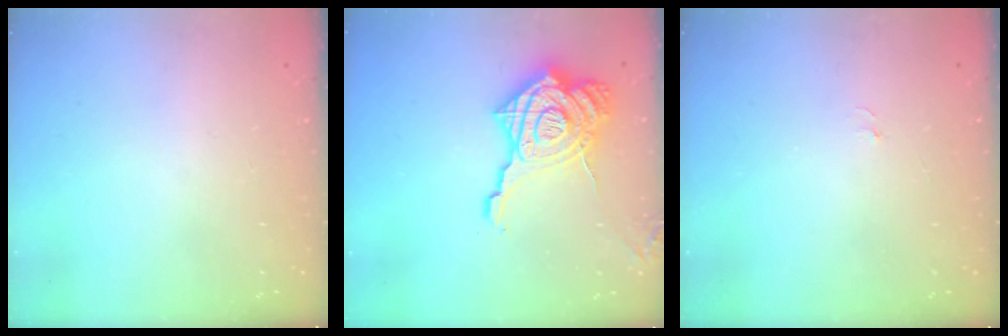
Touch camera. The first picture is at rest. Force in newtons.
{"total": 24.8, "press": 24.6, "slide": 3.2}
{"total": 2.8, "press": 2.8, "slide": 0.3}